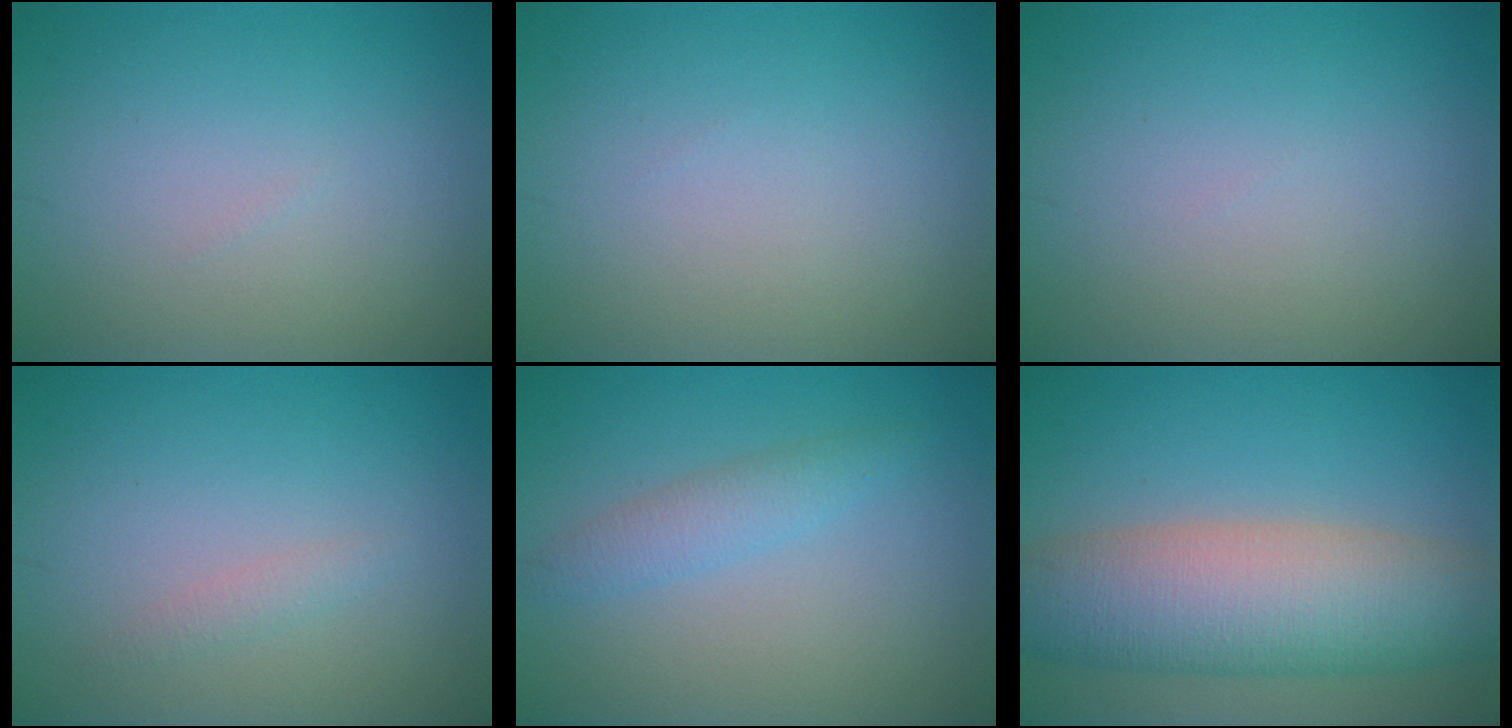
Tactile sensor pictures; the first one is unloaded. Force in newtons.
{"total": 0.0}
{"total": 0.0}
{"total": 0.9, "press": 0.9, "slide": 0.1}
{"total": 2.1, "press": 2.1, "slide": 0.0}
{"total": 9.9, "press": 9.9, "slide": 0.5}